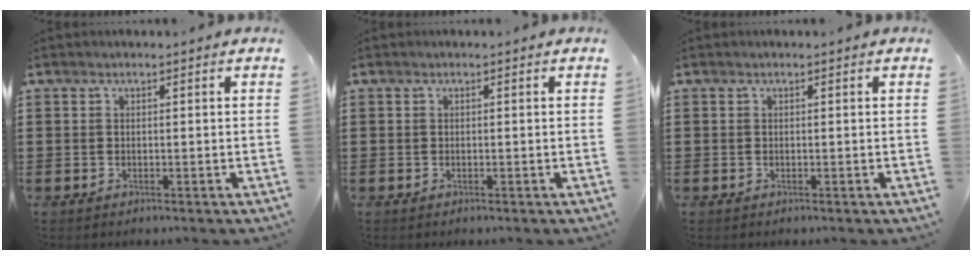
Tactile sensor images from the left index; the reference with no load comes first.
{"total": 0.0}
{"total": 0.0}